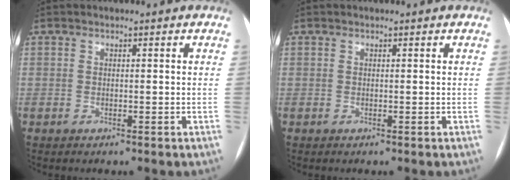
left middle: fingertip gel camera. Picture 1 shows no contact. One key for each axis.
{"total": 0.0}